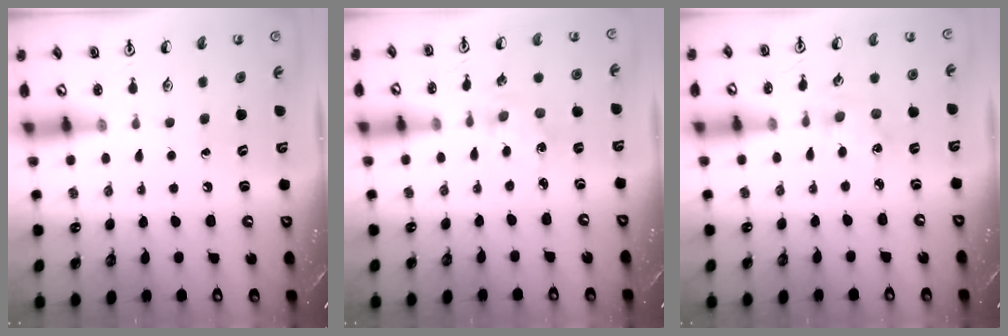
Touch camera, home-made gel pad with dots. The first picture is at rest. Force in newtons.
{"total": 1.3, "press": 1.3, "slide": 0.2}
{"total": 3.1, "press": 3.0, "slide": 0.5}